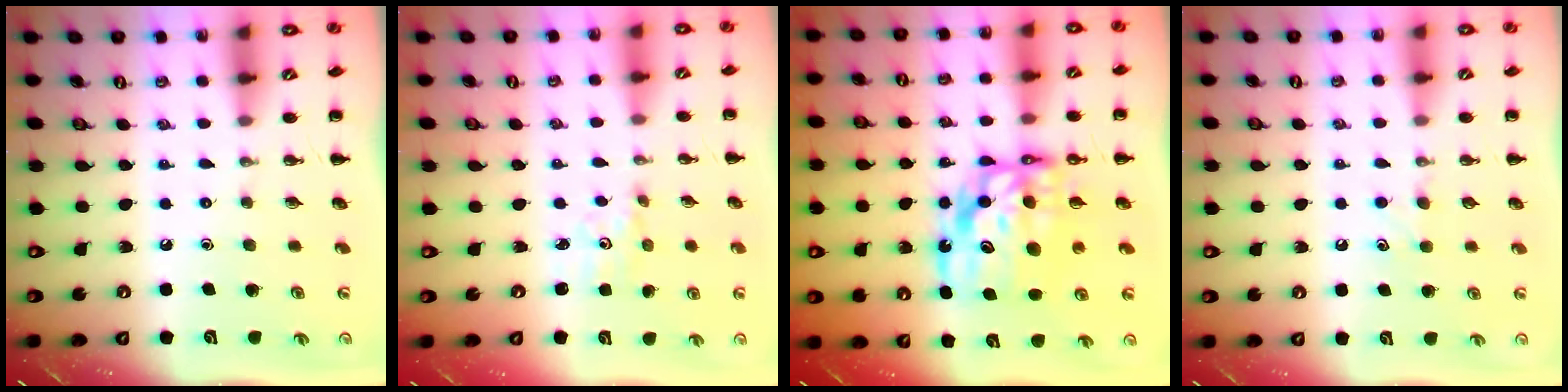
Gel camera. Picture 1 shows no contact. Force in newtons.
{"total": 2.0, "press": 1.9, "slide": 0.7}
{"total": 14.0, "press": 13.5, "slide": 3.8}
{"total": 5.5, "press": 5.3, "slide": 1.5}